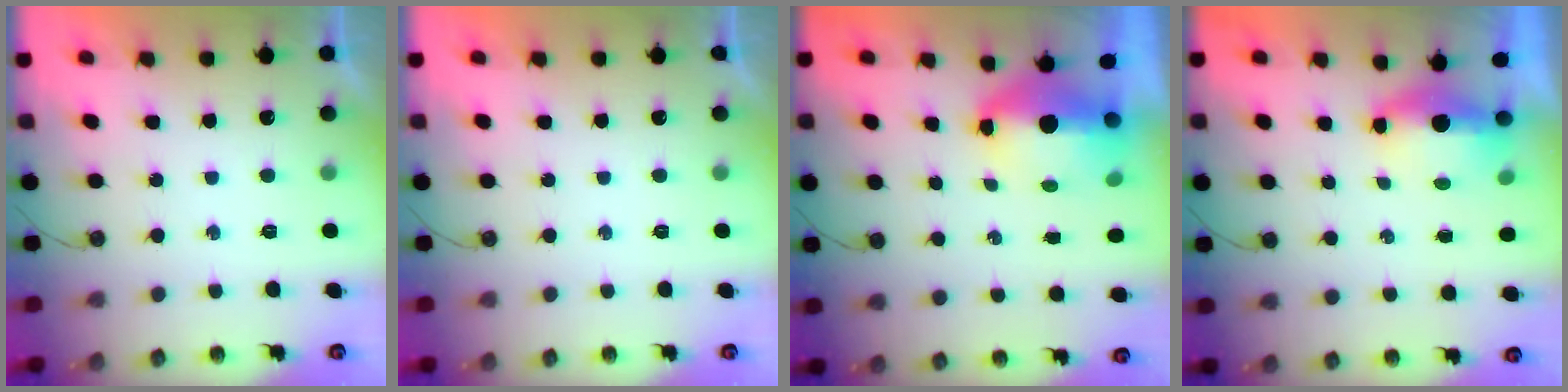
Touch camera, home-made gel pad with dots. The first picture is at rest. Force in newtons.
{"total": 0.0}
{"total": 11.2, "press": 9.4, "slide": 6.2}
{"total": 5.3, "press": 5.1, "slide": 1.2}